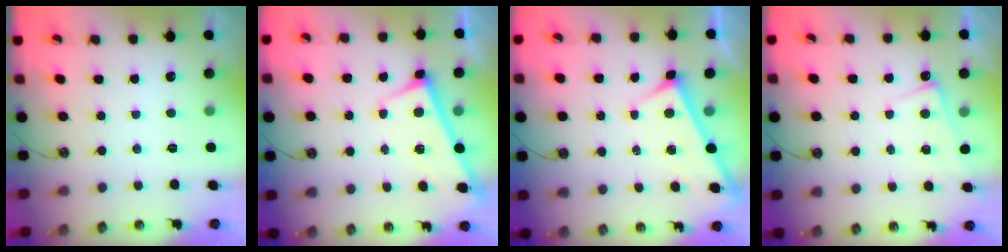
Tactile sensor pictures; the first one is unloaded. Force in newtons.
{"total": 2.8, "press": 2.8, "slide": 0.4}
{"total": 3.0, "press": 3.0, "slide": 0.1}
{"total": 1.3, "press": 1.2, "slide": 0.4}